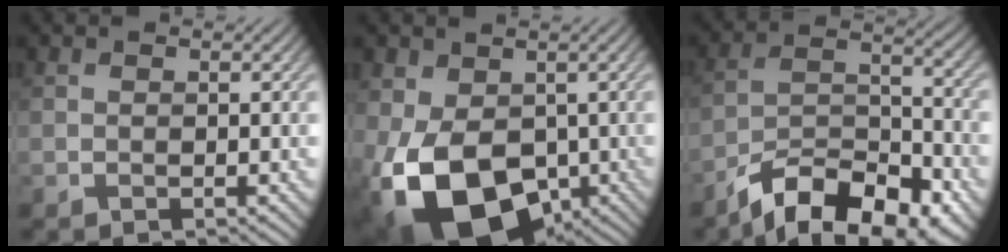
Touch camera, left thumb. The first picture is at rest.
{"total": 16.3, "force": [-4.3, 10.5, 11.8], "torque": [-0.242, -0.038, -0.061]}
{"total": 13.2, "force": [-9.6, 4.9, 7.5], "torque": [-0.140, -0.008, -0.167]}